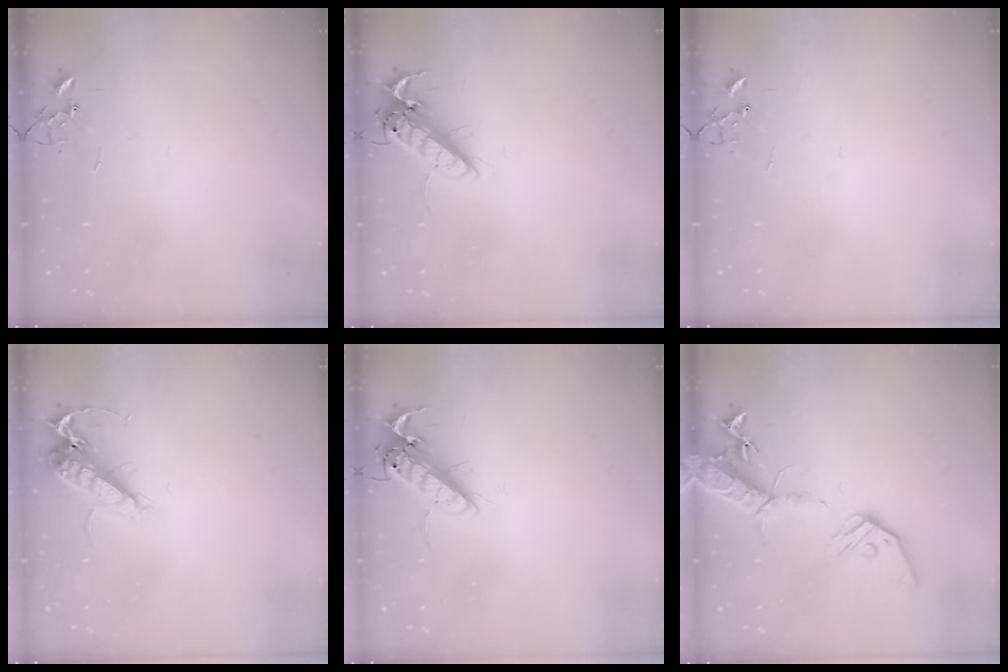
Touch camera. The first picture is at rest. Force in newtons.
{"total": 13.8, "press": 13.6, "slide": 2.3}
{"total": 0.0}
{"total": 13.8, "press": 13.8, "slide": 1.2}
{"total": 13.8, "press": 13.6, "slide": 2.3}
{"total": 16.0, "press": 15.7, "slide": 3.0}